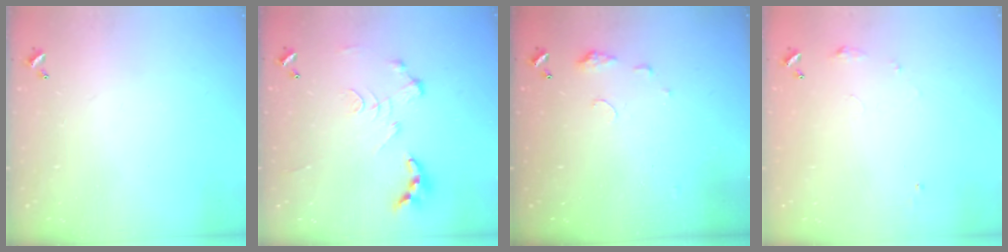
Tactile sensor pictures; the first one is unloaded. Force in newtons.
{"total": 0.0}
{"total": 5.6, "press": 5.6, "slide": 0.7}
{"total": 5.9, "press": 5.9, "slide": 0.8}